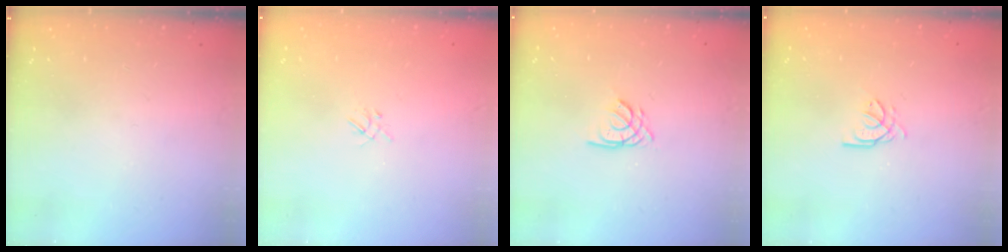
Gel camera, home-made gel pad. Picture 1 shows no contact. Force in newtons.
{"total": 2.0, "press": 2.0, "slide": 0.4}
{"total": 2.2, "press": 2.2, "slide": 0.0}
{"total": 2.4, "press": 2.4, "slide": 0.1}